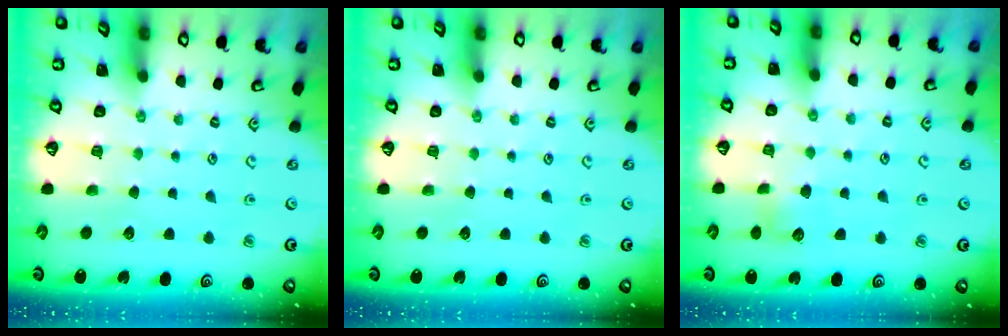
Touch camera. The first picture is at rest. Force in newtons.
{"total": 0.0}
{"total": 5.8, "press": 5.8, "slide": 0.7}